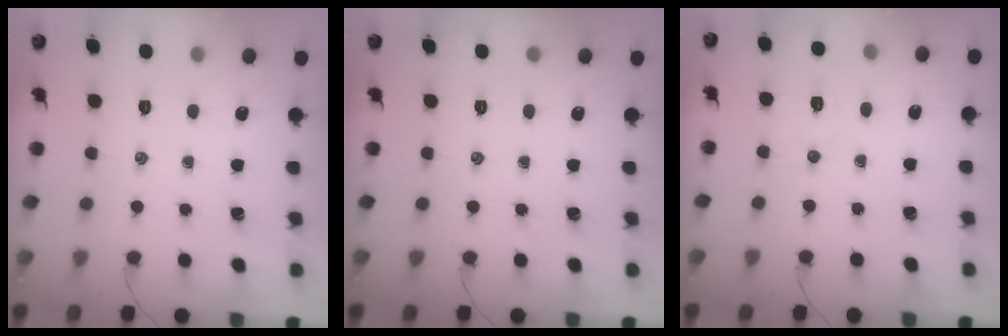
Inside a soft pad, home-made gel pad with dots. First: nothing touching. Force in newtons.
{"total": 0.0}
{"total": 4.0, "press": 3.9, "slide": 1.0}